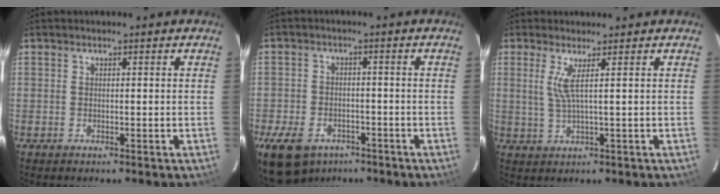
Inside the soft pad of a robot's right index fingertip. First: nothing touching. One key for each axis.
{"total": 12.5, "fx": -7.9, "fy": 8.0, "fz": 5.4, "tx": -0.148, "ty": -0.003, "tz": -0.120}
{"total": 3.3, "fx": 1.2, "fy": -0.5, "fz": 3.0, "tx": -0.059, "ty": -0.007, "tz": 0.022}